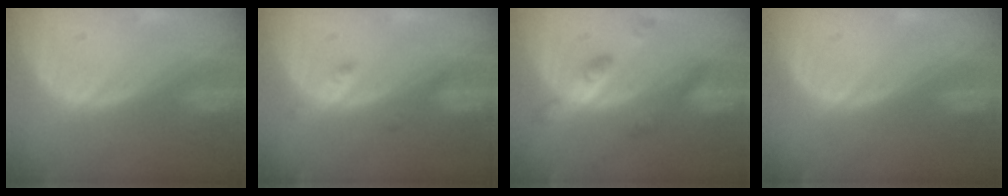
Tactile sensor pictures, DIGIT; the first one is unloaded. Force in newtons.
{"total": 1.6, "press": 1.5, "slide": 0.1}
{"total": 5.2, "press": 5.2, "slide": 0.1}
{"total": 0.0}